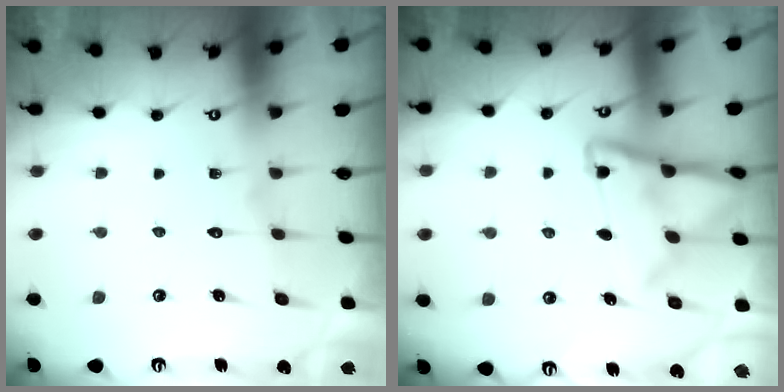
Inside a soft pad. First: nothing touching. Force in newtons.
{"total": 11.1, "press": 11.1, "slide": 1.0}